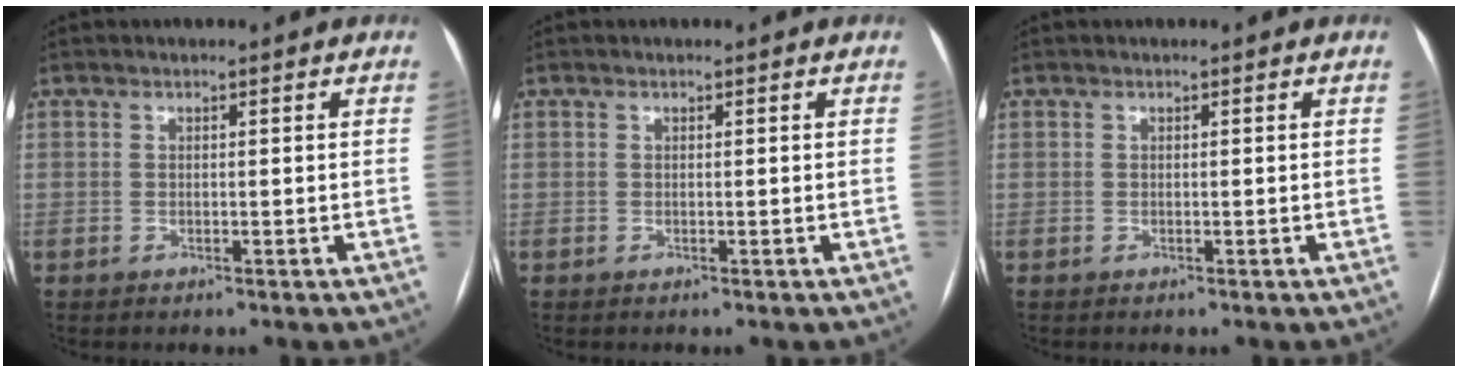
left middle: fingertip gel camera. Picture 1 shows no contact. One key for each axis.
{"total": 0.0}
{"total": 0.0}